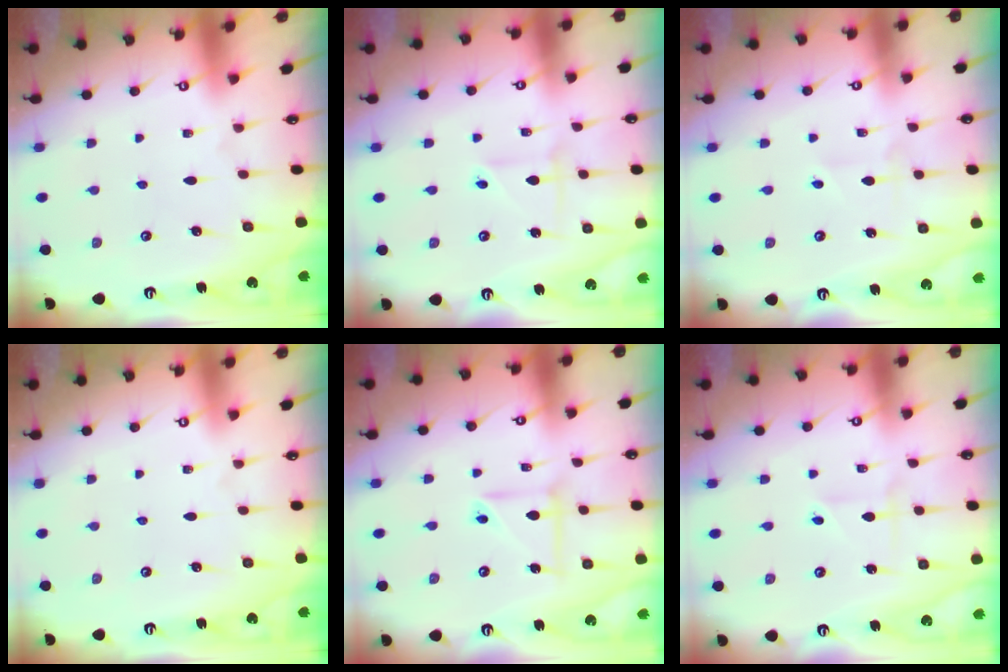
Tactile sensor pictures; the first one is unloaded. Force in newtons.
{"total": 2.5, "press": 2.5, "slide": 0.1}
{"total": 1.6, "press": 1.5, "slide": 0.7}
{"total": 0.0}
{"total": 5.7, "press": 5.5, "slide": 1.4}
{"total": 2.1, "press": 1.8, "slide": 1.1}